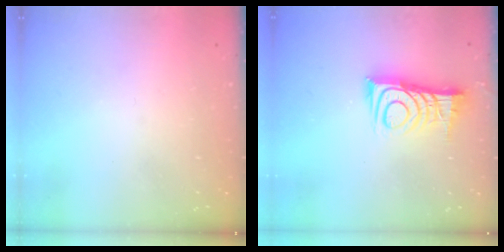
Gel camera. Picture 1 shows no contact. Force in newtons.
{"total": 12.2, "press": 12.1, "slide": 0.9}